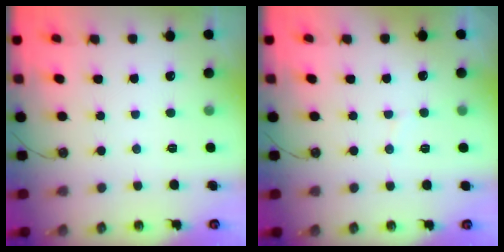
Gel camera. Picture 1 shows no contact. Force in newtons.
{"total": 2.9, "press": 2.6, "slide": 1.2}